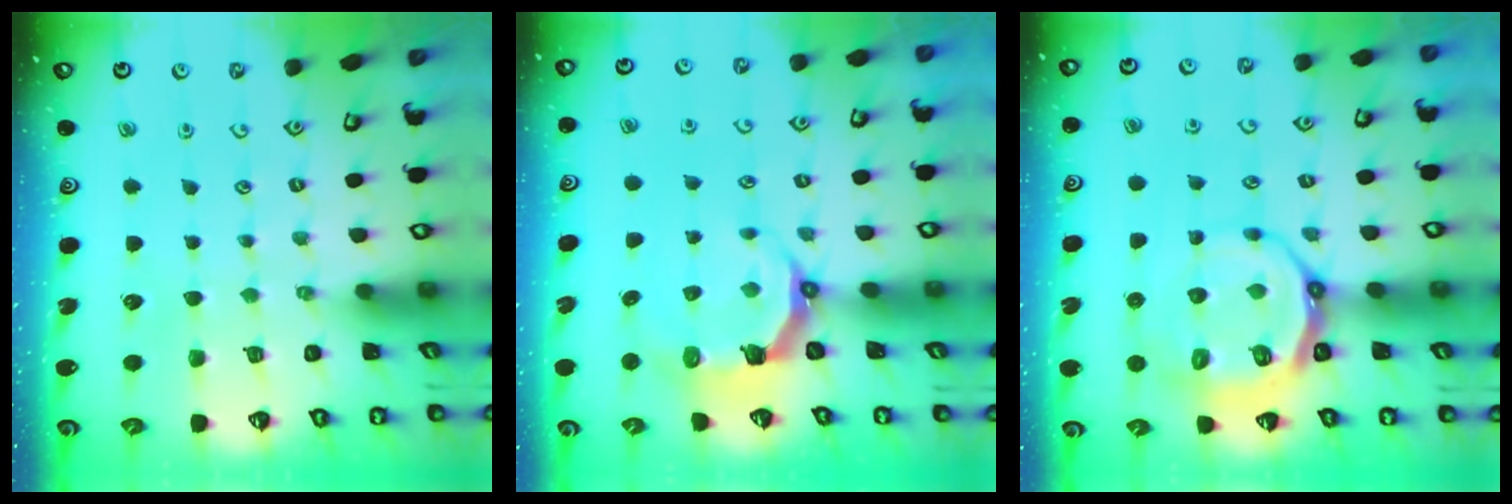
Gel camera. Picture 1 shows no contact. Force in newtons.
{"total": 5.3, "press": 3.5, "slide": 4.0}
{"total": 12.7, "press": 12.3, "slide": 3.3}